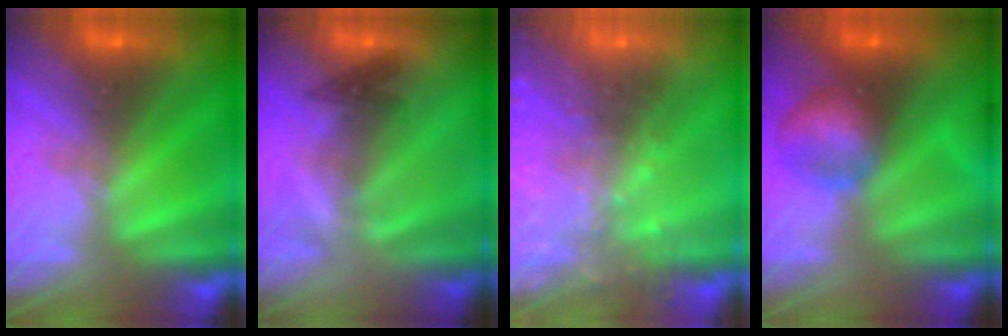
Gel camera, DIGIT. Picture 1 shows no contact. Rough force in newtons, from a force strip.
{"total": 2.2}
{"total": 5.8}
{"total": 8.9}